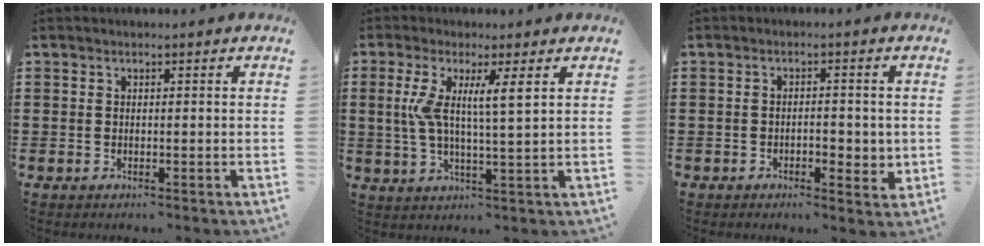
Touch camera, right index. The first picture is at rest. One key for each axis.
{"total": 6.5, "fx": 2.1, "fy": 0.7, "fz": 6.1, "tx": -0.127, "ty": -0.006, "tz": 0.033}
{"total": 3.5, "fx": -0.9, "fy": 1.7, "fz": 3.0, "tx": -0.045, "ty": 0.001, "tz": -0.020}